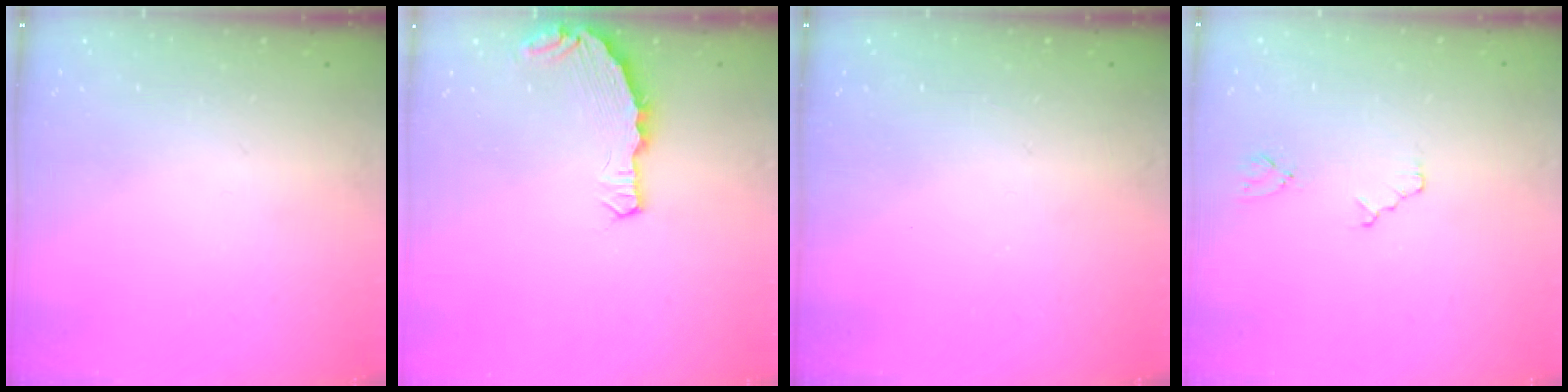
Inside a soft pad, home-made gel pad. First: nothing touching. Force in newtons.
{"total": 5.6, "press": 4.8, "slide": 2.9}
{"total": 0.0}
{"total": 3.6, "press": 3.5, "slide": 0.6}